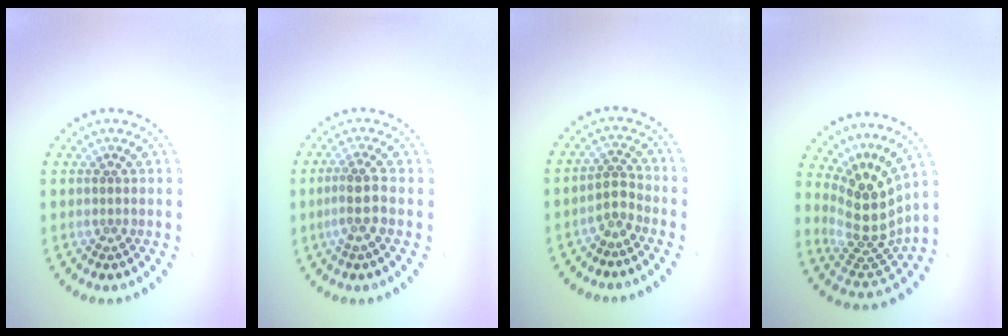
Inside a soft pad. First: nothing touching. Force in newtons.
{"total": 2.6, "press": 2.2, "slide": 1.4}
{"total": 1.7, "press": 1.5, "slide": 0.9}
{"total": 5.1, "press": 3.7, "slide": 3.6}